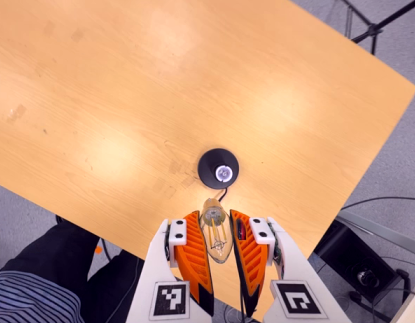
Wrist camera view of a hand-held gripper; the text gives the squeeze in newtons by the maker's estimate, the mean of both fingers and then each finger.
{"total": 21.0, "left": 24.9, "right": 17.2}